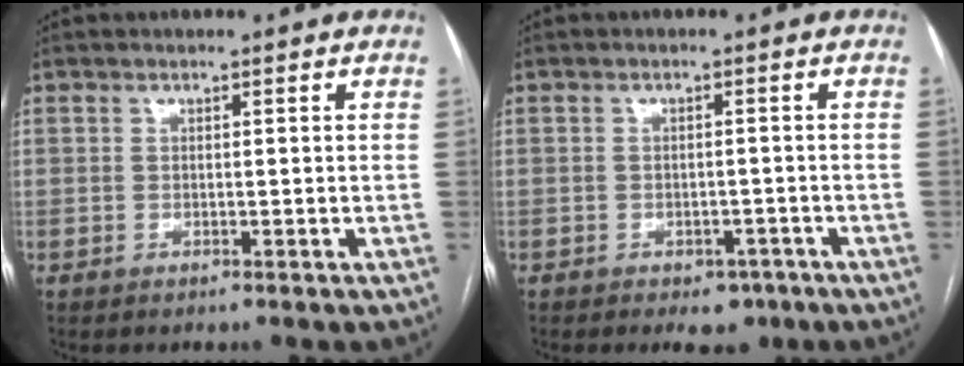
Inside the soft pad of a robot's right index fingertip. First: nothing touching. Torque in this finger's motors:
{"motor_torque": [0.48, -0.25, 0.15, 0.04]}